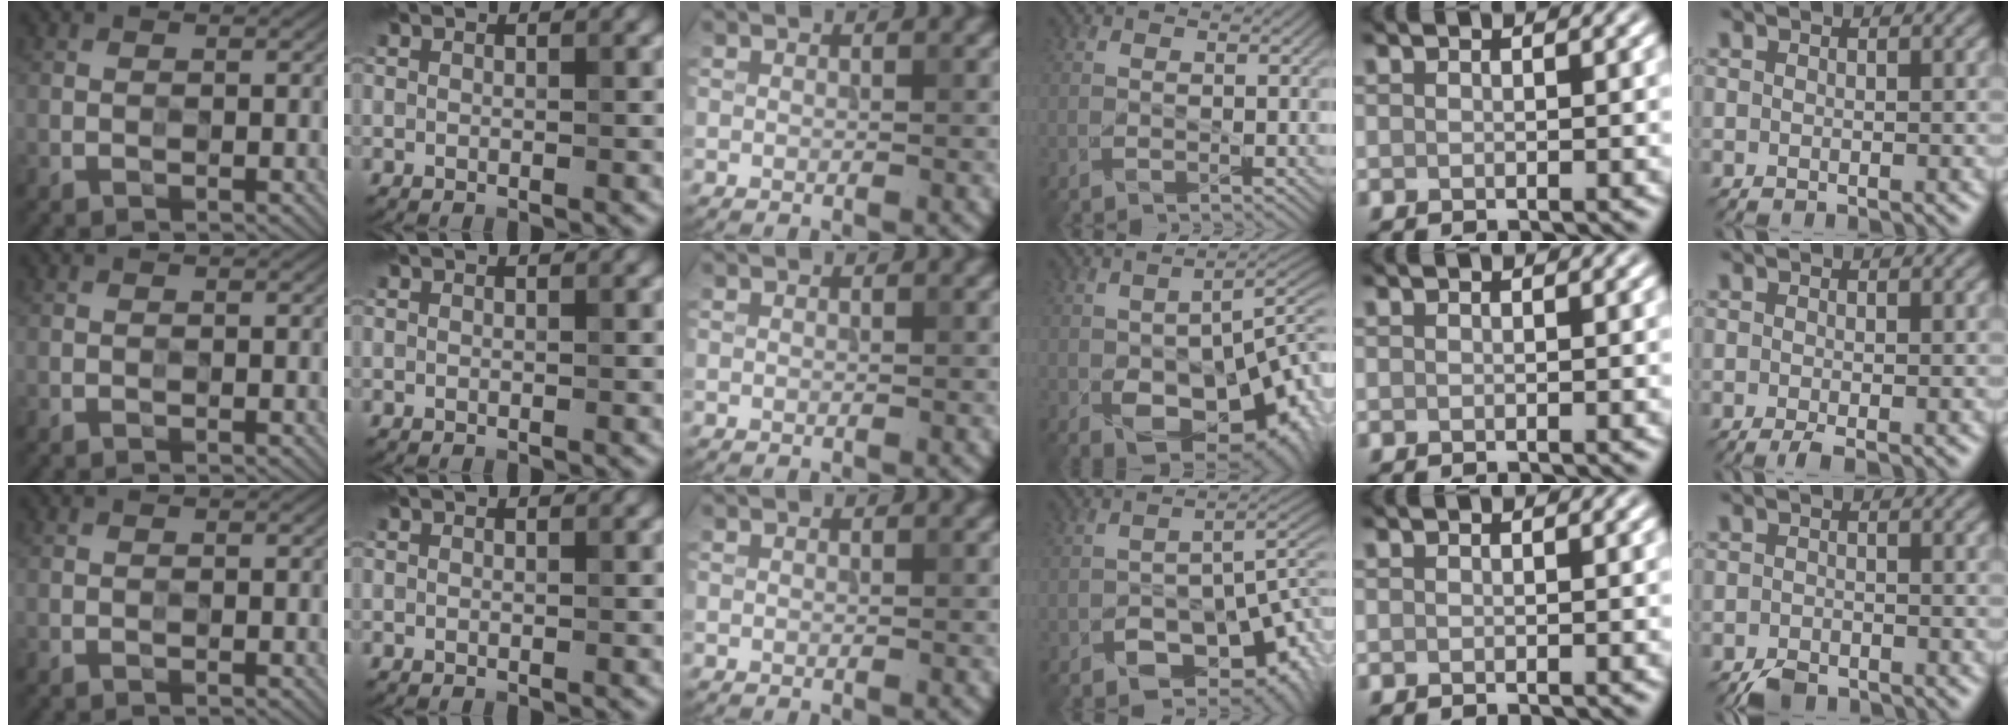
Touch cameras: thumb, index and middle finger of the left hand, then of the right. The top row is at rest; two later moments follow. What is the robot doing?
{"motion": "wipe", "object": "mirror"}